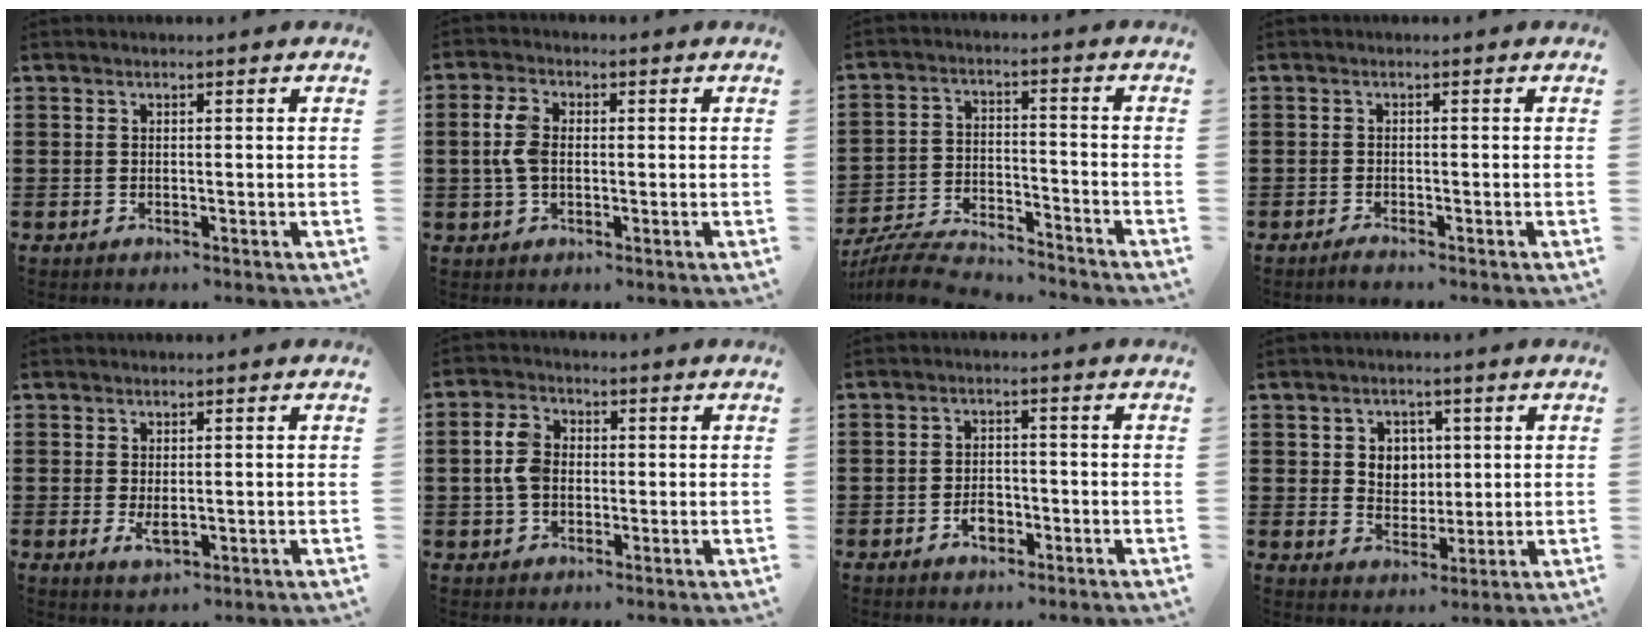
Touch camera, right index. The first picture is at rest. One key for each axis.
{"total": 4.9, "fx": 0.1, "fy": 3.0, "fz": 3.8, "tx": -0.101, "ty": 0.003, "tz": -0.006}
{"total": 7.3, "fx": -7.0, "fy": 0.9, "fz": 1.7, "tx": -0.039, "ty": 0.009, "tz": -0.137}
{"total": 1.0, "fx": -0.9, "fy": -0.1, "fz": 0.3, "tx": -0.008, "ty": -0.005, "tz": -0.016}
{"total": 2.4, "fx": -0.2, "fy": 1.0, "fz": 2.2, "tx": -0.041, "ty": -0.001, "tz": -0.003}
{"total": 5.4, "fx": 0.0, "fy": 3.9, "fz": 3.8, "tx": -0.101, "ty": 0.007, "tz": -0.008}
{"total": 3.0, "fx": -1.4, "fy": 1.7, "fz": 2.1, "tx": -0.031, "ty": -0.004, "tz": -0.027}
{"total": 4.4, "fx": 1.2, "fy": 4.0, "fz": 1.3, "tx": -0.037, "ty": 0.011, "tz": 0.017}